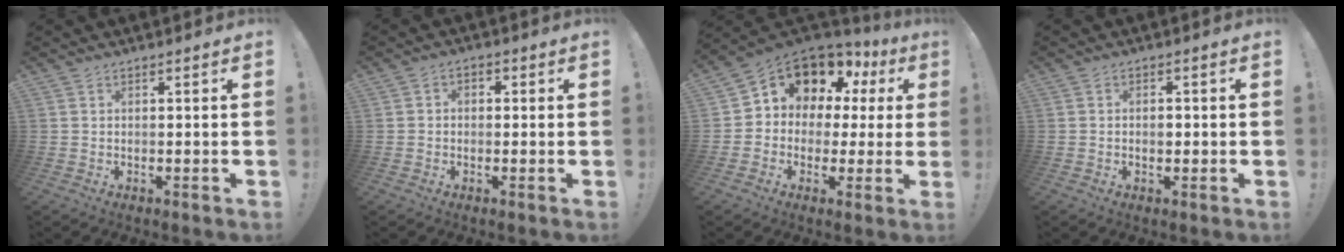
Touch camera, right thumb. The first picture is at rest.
{"total": 2.4, "force": [-1.2, 1.7, 1.2], "torque": [-0.017, 0.010, -0.023]}
{"total": 8.0, "force": [3.2, 6.6, 3.2], "torque": [-0.053, -0.031, 0.065]}
{"total": 1.9, "force": [-0.6, 1.2, 1.4], "torque": [-0.016, 0.003, -0.014]}